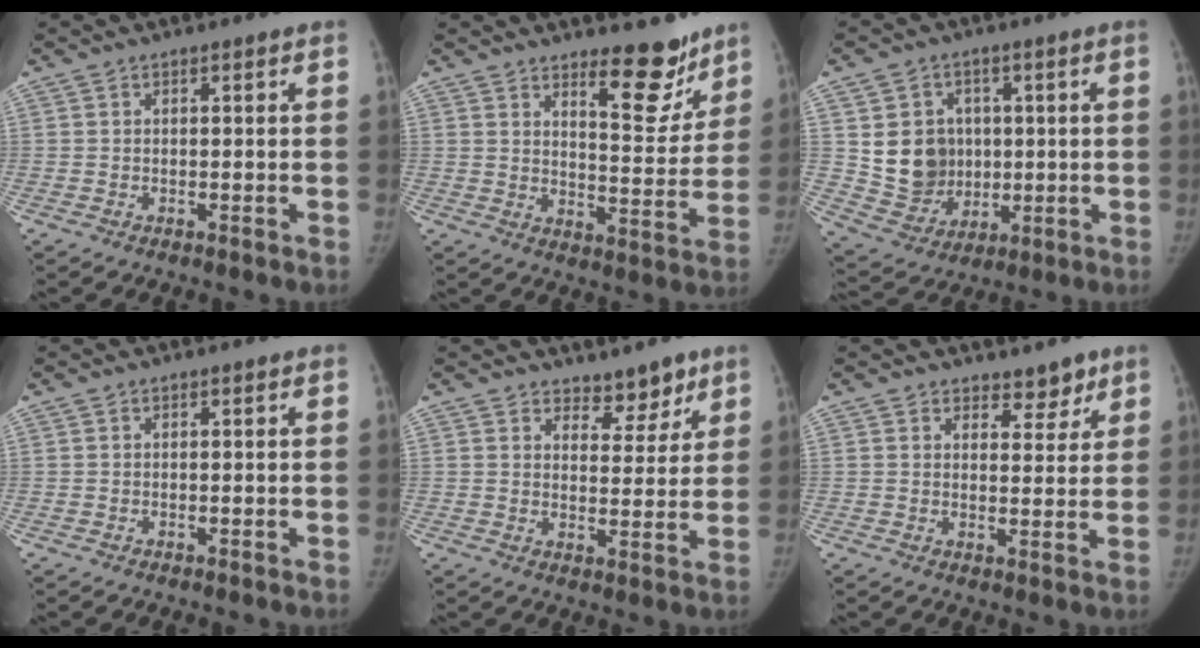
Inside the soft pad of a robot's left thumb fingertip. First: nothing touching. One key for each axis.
{"total": 11.0, "fx": 8.1, "fy": 3.9, "fz": 6.3, "tx": -0.050, "ty": -0.068, "tz": 0.124}
{"total": 11.5, "fx": 1.5, "fy": 10.1, "fz": 5.1, "tx": -0.047, "ty": -0.007, "tz": 0.045}
{"total": 0.0}
{"total": 5.8, "fx": 4.6, "fy": 3.1, "fz": 1.8, "tx": 0.014, "ty": -0.032, "tz": 0.069}
{"total": 4.3, "fx": 3.4, "fy": 2.3, "fz": 1.2, "tx": 0.015, "ty": -0.022, "tz": 0.049}